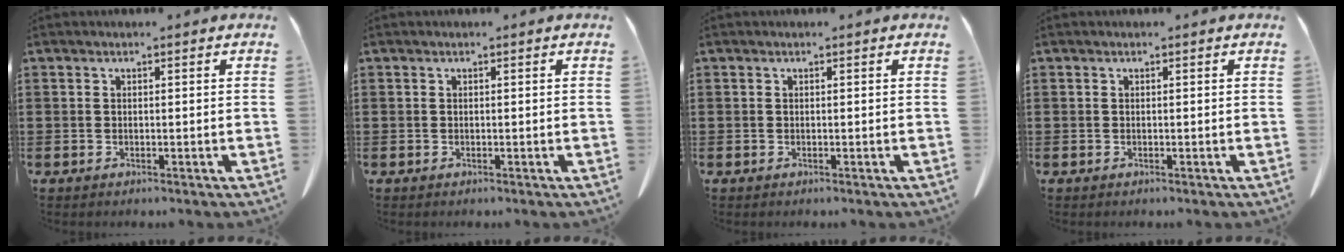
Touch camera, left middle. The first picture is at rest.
{"total": 0.0}
{"total": 0.0}
{"total": 0.0}